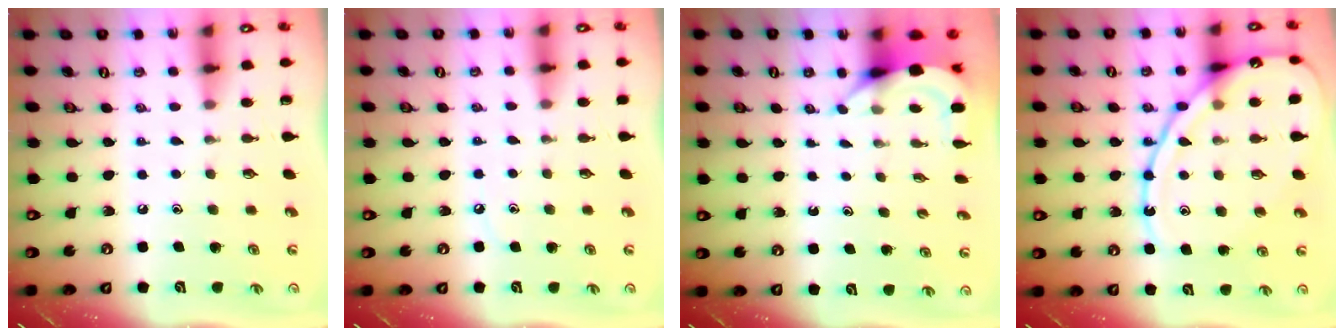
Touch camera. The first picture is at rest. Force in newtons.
{"total": 4.3, "press": 4.3, "slide": 0.6}
{"total": 4.7, "press": 4.7, "slide": 0.5}
{"total": 15.1, "press": 15.0, "slide": 1.4}